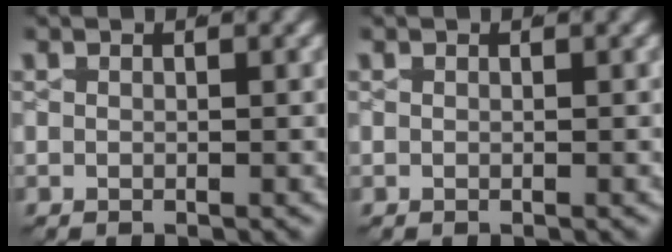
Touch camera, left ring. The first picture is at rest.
{"total": 0.0}